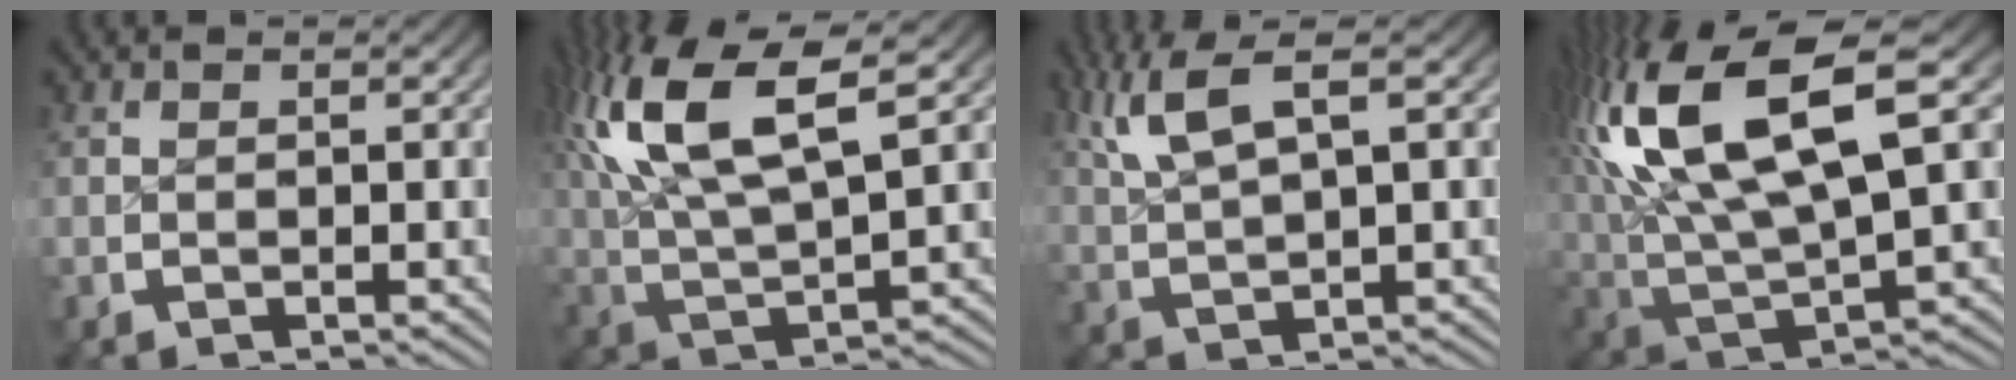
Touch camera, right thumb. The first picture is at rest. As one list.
[{"total": 10.7, "force": [3.2, 5.5, 8.6], "torque": [-0.183, -0.008, 0.059]}, {"total": 5.8, "force": [2.7, 2.5, 4.5], "torque": [-0.085, 0.006, 0.057]}, {"total": 14.6, "force": [2.1, 8.0, 12.1], "torque": [-0.268, -0.031, 0.057]}]